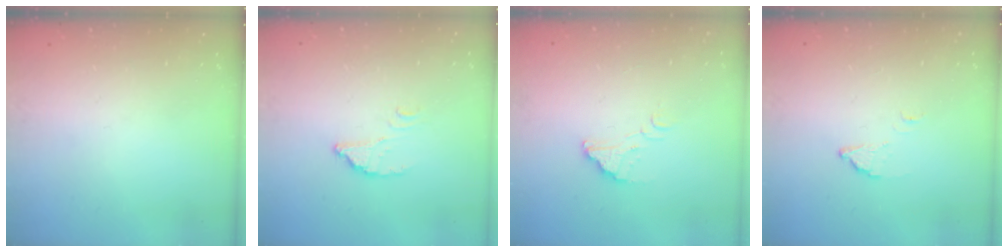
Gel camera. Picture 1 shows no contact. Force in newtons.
{"total": 2.7, "press": 2.7, "slide": 0.4}
{"total": 3.0, "press": 3.0, "slide": 0.1}
{"total": 2.2, "press": 2.2, "slide": 0.1}